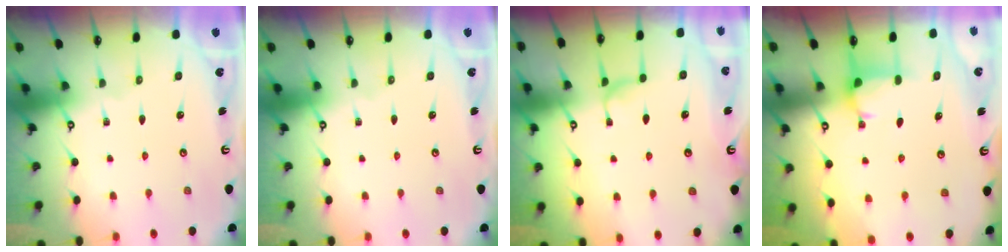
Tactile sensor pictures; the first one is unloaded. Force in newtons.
{"total": 0.0}
{"total": 0.9, "press": 0.0, "slide": 0.9}
{"total": 3.2, "press": 3.2, "slide": 0.2}